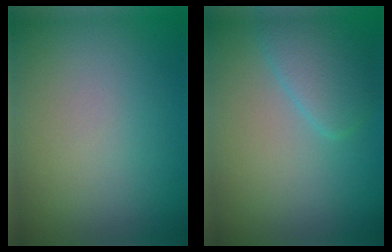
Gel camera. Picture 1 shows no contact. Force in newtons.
{"total": 2.8, "press": 2.8, "slide": 0.2}